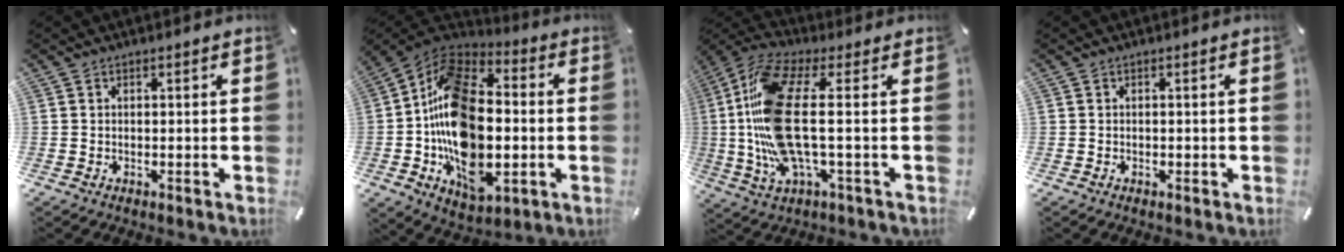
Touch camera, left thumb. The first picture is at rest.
{"total": 22.5, "force": [-4.9, 14.5, 16.5], "torque": [-0.312, 0.020, -0.085]}
{"total": 19.2, "force": [0.4, 6.3, 18.1], "torque": [-0.402, -0.025, 0.000]}
{"total": 0.6, "force": [-0.3, 0.4, 0.3], "torque": [-0.005, 0.002, -0.007]}